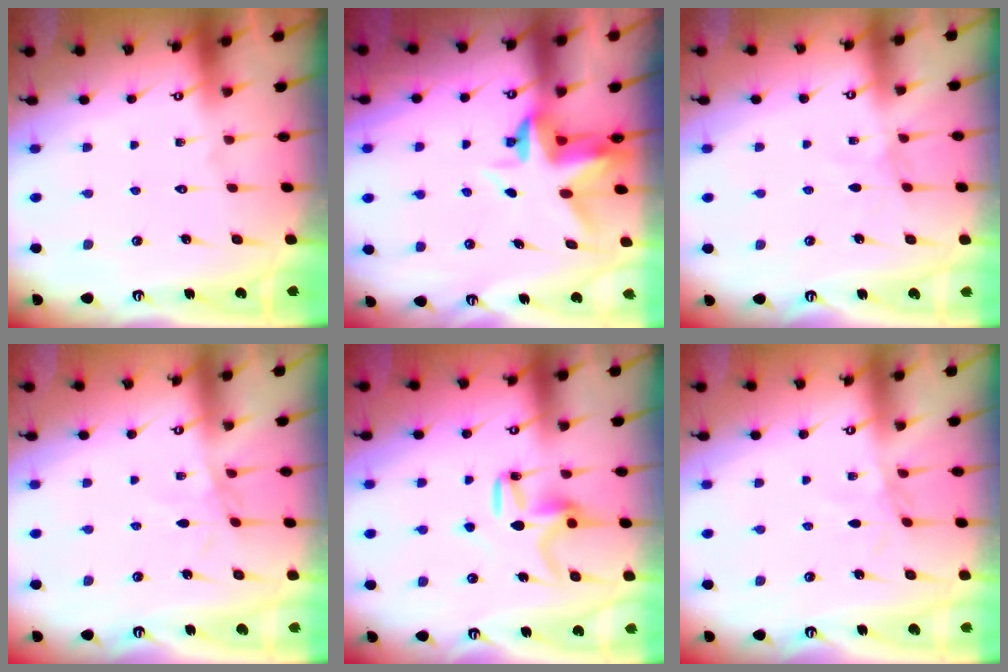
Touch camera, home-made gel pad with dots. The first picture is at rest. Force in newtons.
{"total": 3.8, "press": 3.8, "slide": 0.5}
{"total": 2.3, "press": 2.3, "slide": 0.4}
{"total": 2.2, "press": 2.1, "slide": 0.3}
{"total": 9.7, "press": 9.7, "slide": 0.2}
{"total": 1.5, "press": 1.5, "slide": 0.4}